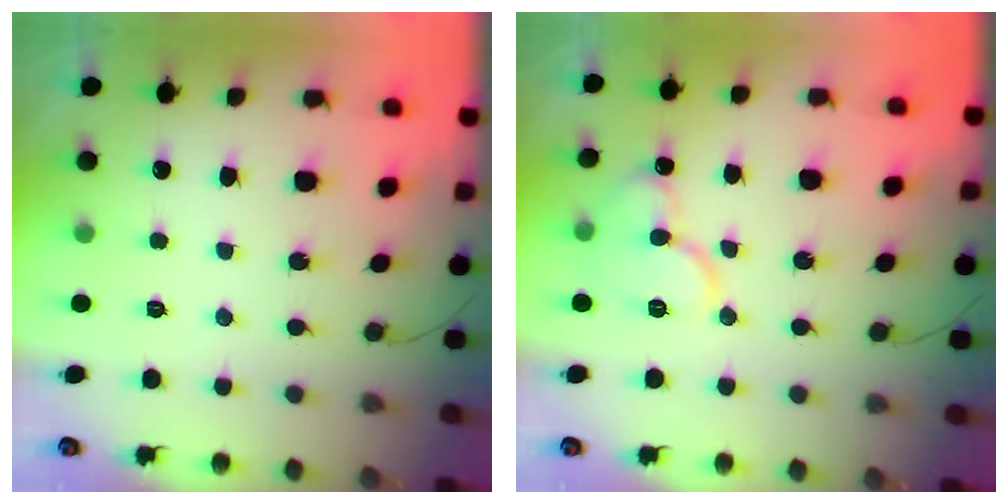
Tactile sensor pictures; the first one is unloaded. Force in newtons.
{"total": 12.2, "press": 12.0, "slide": 1.9}